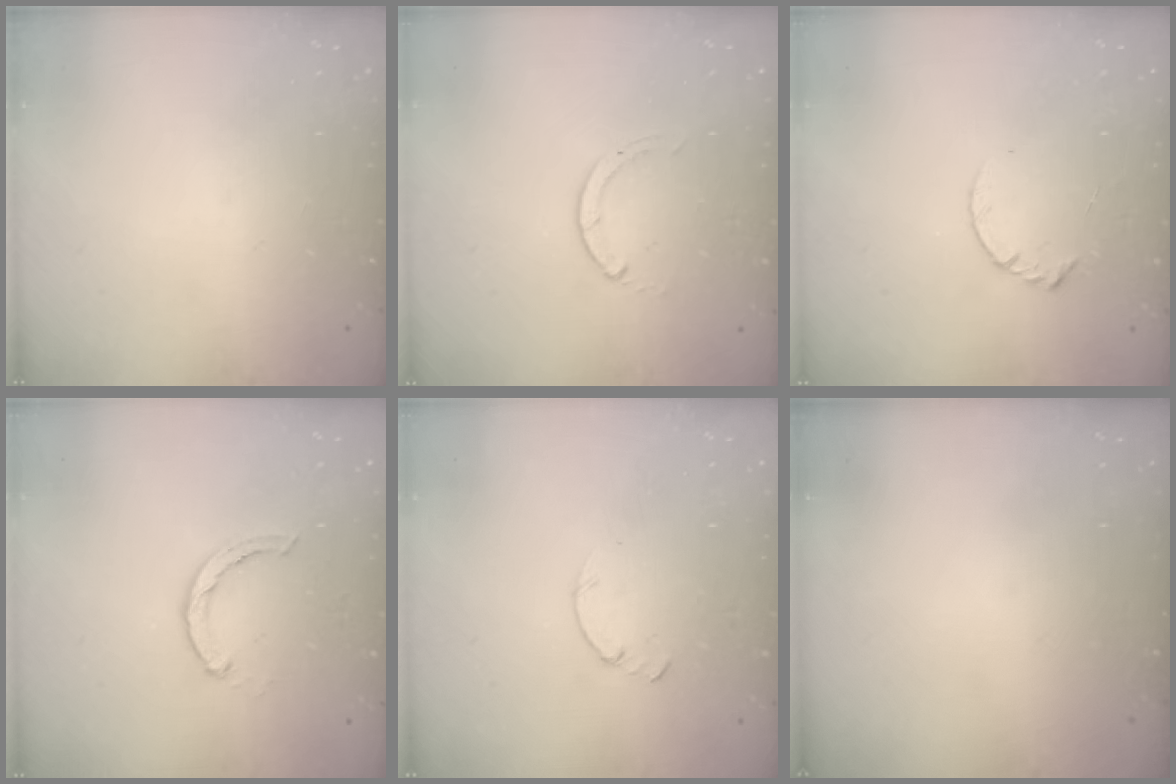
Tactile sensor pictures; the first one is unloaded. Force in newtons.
{"total": 0.0}
{"total": 3.6, "press": 3.6, "slide": 0.4}
{"total": 3.0, "press": 3.0, "slide": 0.4}
{"total": 0.0}
{"total": 0.0}